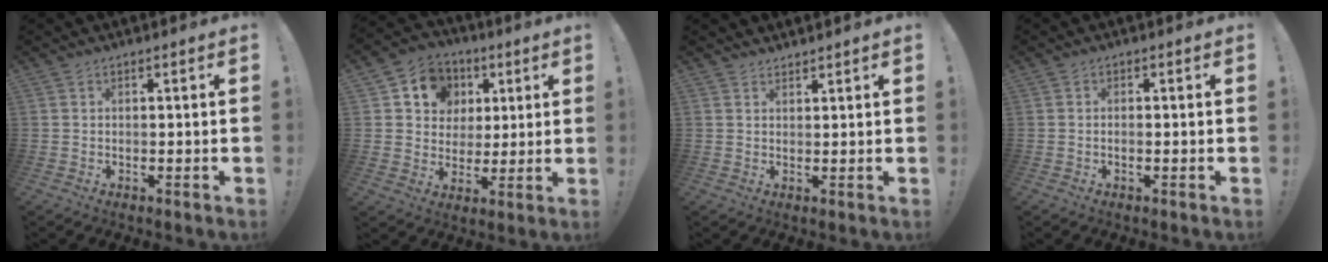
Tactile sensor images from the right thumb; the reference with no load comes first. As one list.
[{"total": 10.3, "force": [3.4, 9.2, 3.1], "torque": [-0.046, -0.015, 0.071]}, {"total": 1.5, "force": [1.4, 0.2, -0.3], "torque": [0.013, -0.012, 0.026]}, {"total": 1.0, "force": [-0.6, 0.1, 0.8], "torque": [-0.017, 0.002, -0.010]}]